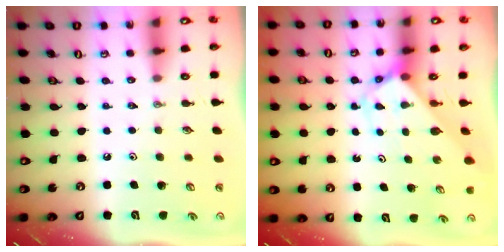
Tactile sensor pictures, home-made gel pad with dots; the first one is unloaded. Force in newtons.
{"total": 2.9, "press": 2.9, "slide": 0.1}